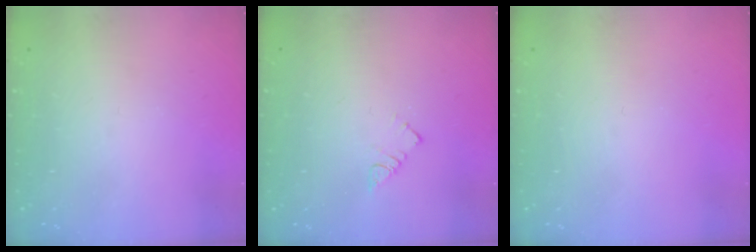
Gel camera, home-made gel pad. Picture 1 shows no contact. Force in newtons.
{"total": 3.6, "press": 3.6, "slide": 0.2}
{"total": 0.0}